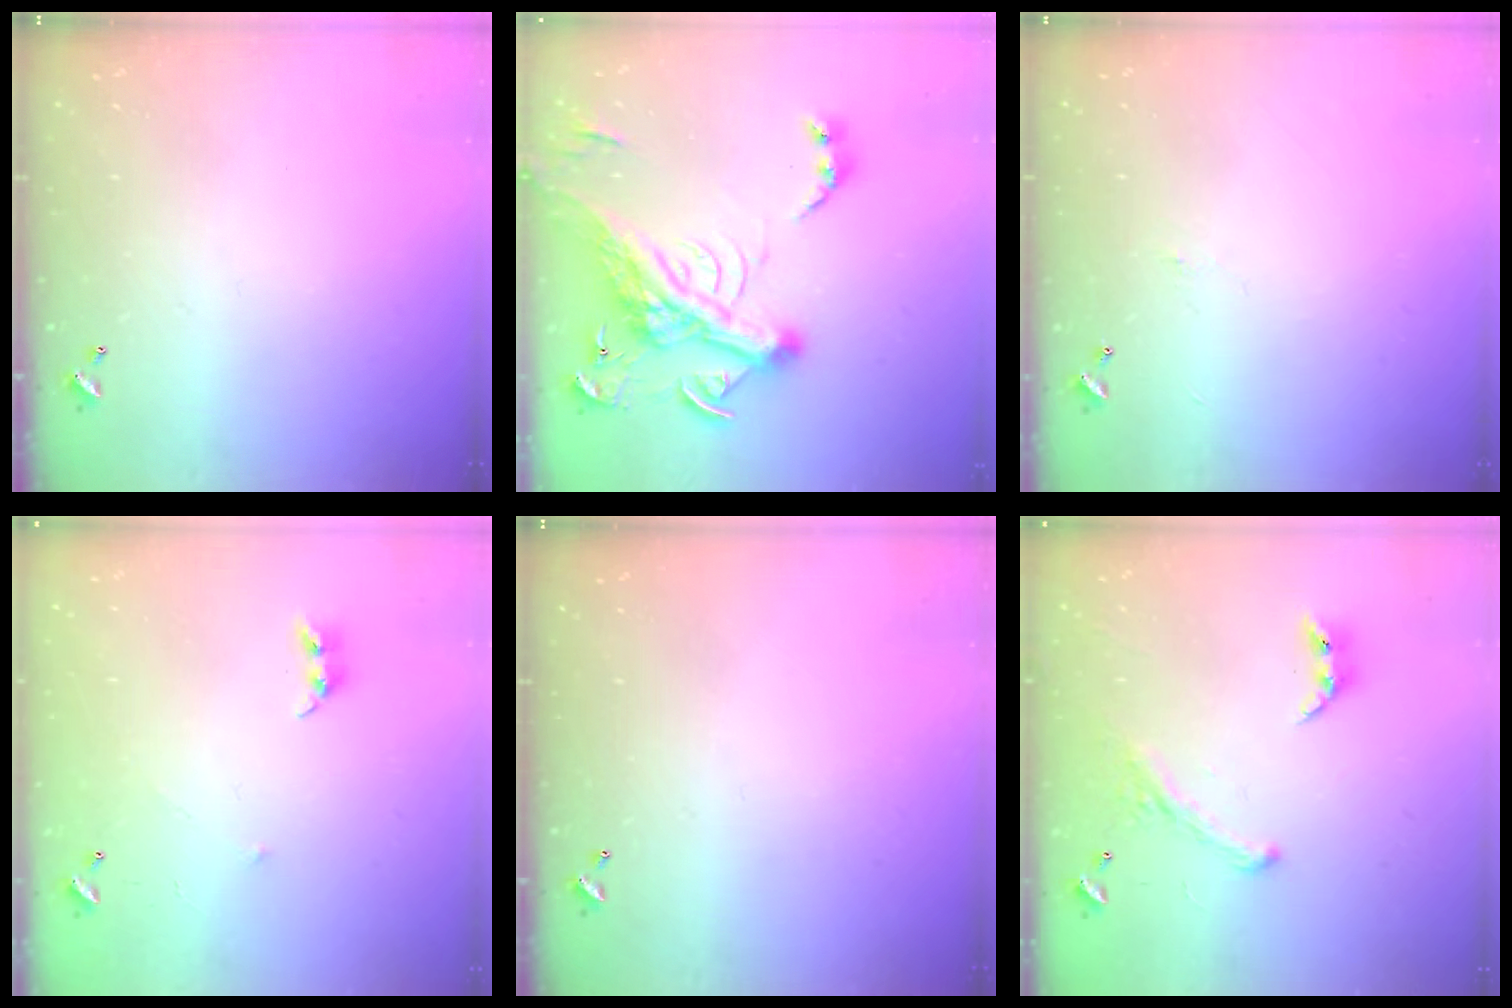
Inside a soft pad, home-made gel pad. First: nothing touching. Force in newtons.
{"total": 14.9, "press": 14.6, "slide": 2.7}
{"total": 1.8, "press": 1.7, "slide": 0.6}
{"total": 6.4, "press": 6.4, "slide": 0.6}
{"total": 0.0}
{"total": 1.6, "press": 1.1, "slide": 1.2}